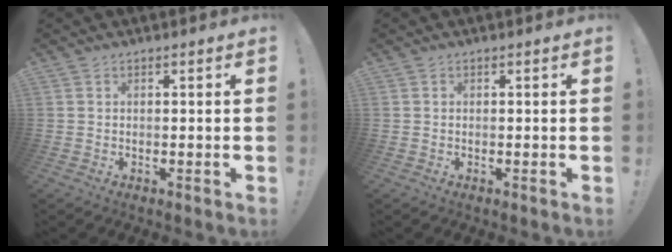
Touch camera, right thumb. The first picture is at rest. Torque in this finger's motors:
{"motor_torque": [0.00, -0.10, 0.34, -0.27, -0.02]}